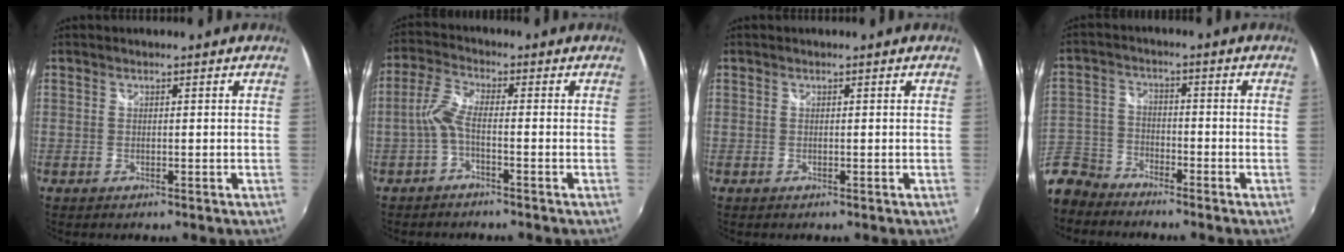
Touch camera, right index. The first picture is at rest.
{"total": 4.3, "force": [-1.7, 0.9, 3.9], "torque": [-0.095, 0.010, -0.035]}
{"total": 0.0}
{"total": 10.2, "force": [-8.1, 5.5, 2.8], "torque": [-0.083, 0.008, -0.167]}